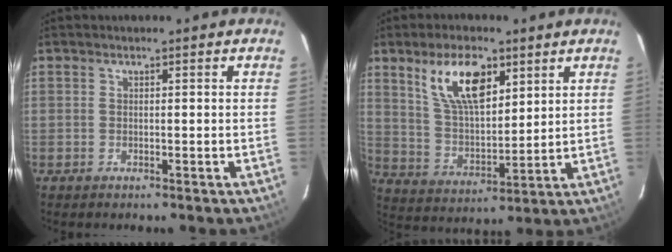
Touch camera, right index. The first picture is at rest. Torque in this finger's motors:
{"motor_torque": [0.51, 0.46, 0.31, 0.12]}